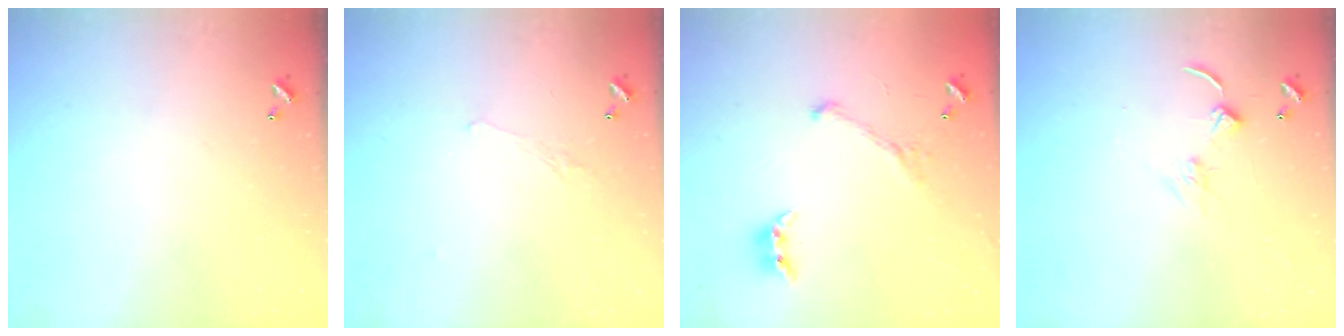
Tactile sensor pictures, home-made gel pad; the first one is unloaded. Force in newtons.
{"total": 0.6, "press": 0.2, "slide": 0.6}
{"total": 2.0, "press": 2.0, "slide": 0.4}
{"total": 1.4, "press": 1.3, "slide": 0.3}